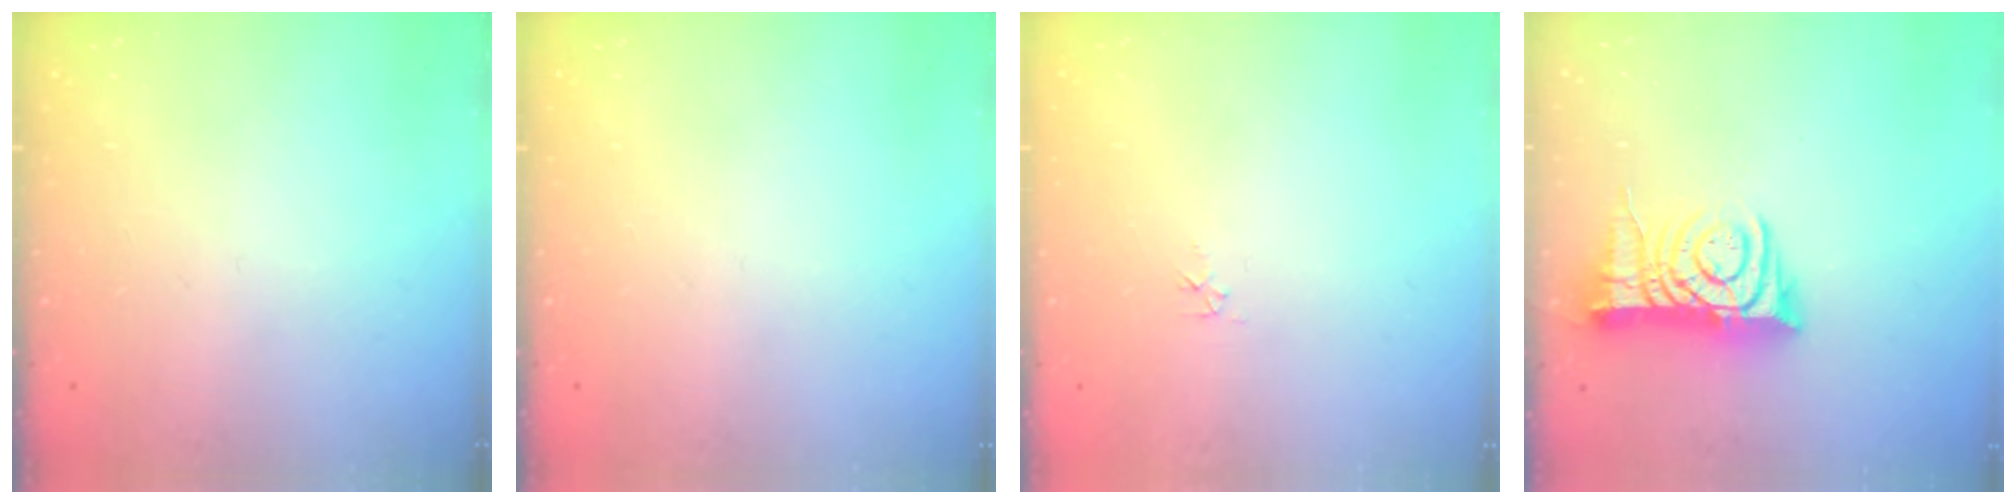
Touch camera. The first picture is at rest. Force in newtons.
{"total": 0.0}
{"total": 3.6, "press": 3.6, "slide": 0.4}
{"total": 10.7, "press": 10.6, "slide": 1.2}